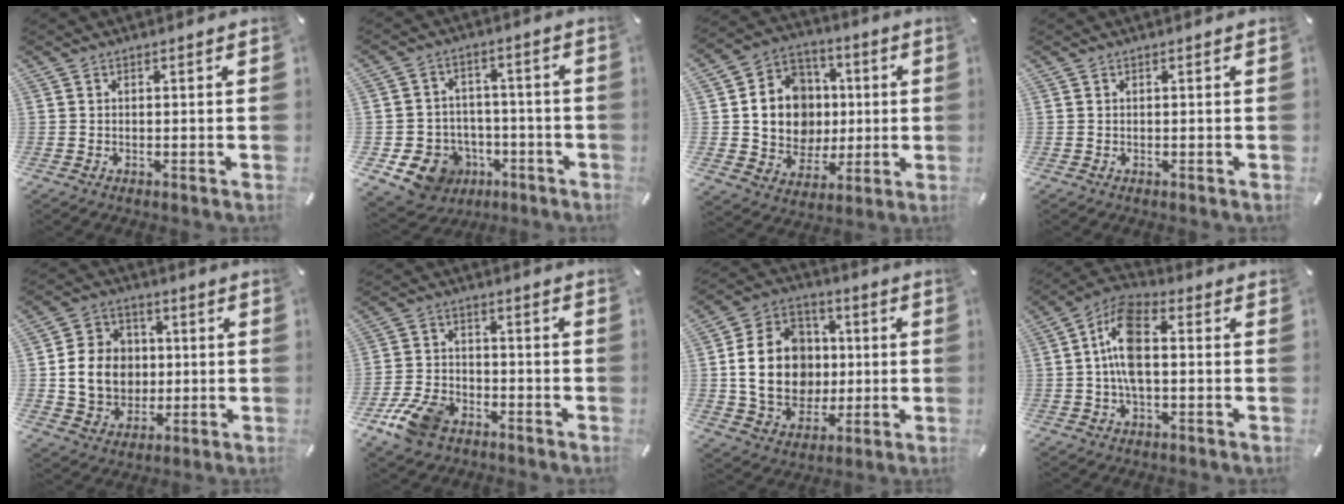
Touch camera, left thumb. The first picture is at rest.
{"total": 10.7, "force": [-4.9, 9.0, 3.1], "torque": [-0.050, 0.038, -0.076]}
{"total": 14.8, "force": [0.6, 13.6, 5.6], "torque": [-0.098, 0.004, 0.023]}
{"total": 0.0}
{"total": 12.0, "force": [0.0, 10.8, 5.3], "torque": [-0.105, 0.014, 0.008]}
{"total": 9.9, "force": [-5.9, 6.1, 4.9], "torque": [-0.102, 0.029, -0.108]}
{"total": 18.4, "force": [0.1, 15.3, 10.1], "torque": [-0.199, 0.011, 0.009]}
{"total": 10.7, "force": [-0.2, 5.8, 9.0], "torque": [-0.191, 0.006, -0.003]}